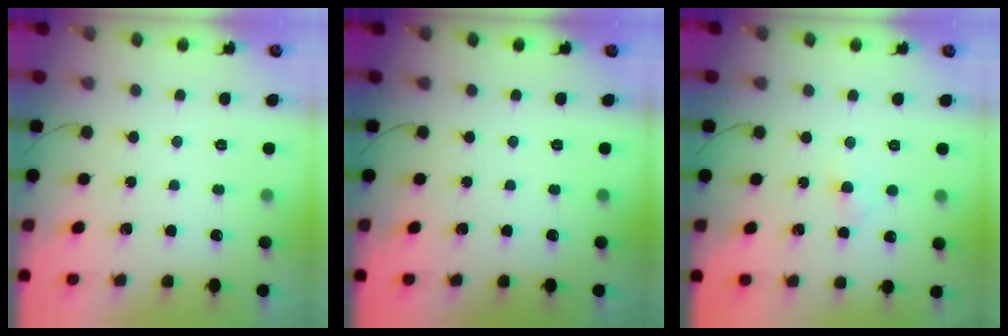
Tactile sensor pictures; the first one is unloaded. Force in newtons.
{"total": 0.0}
{"total": 2.1, "press": 2.0, "slide": 0.9}